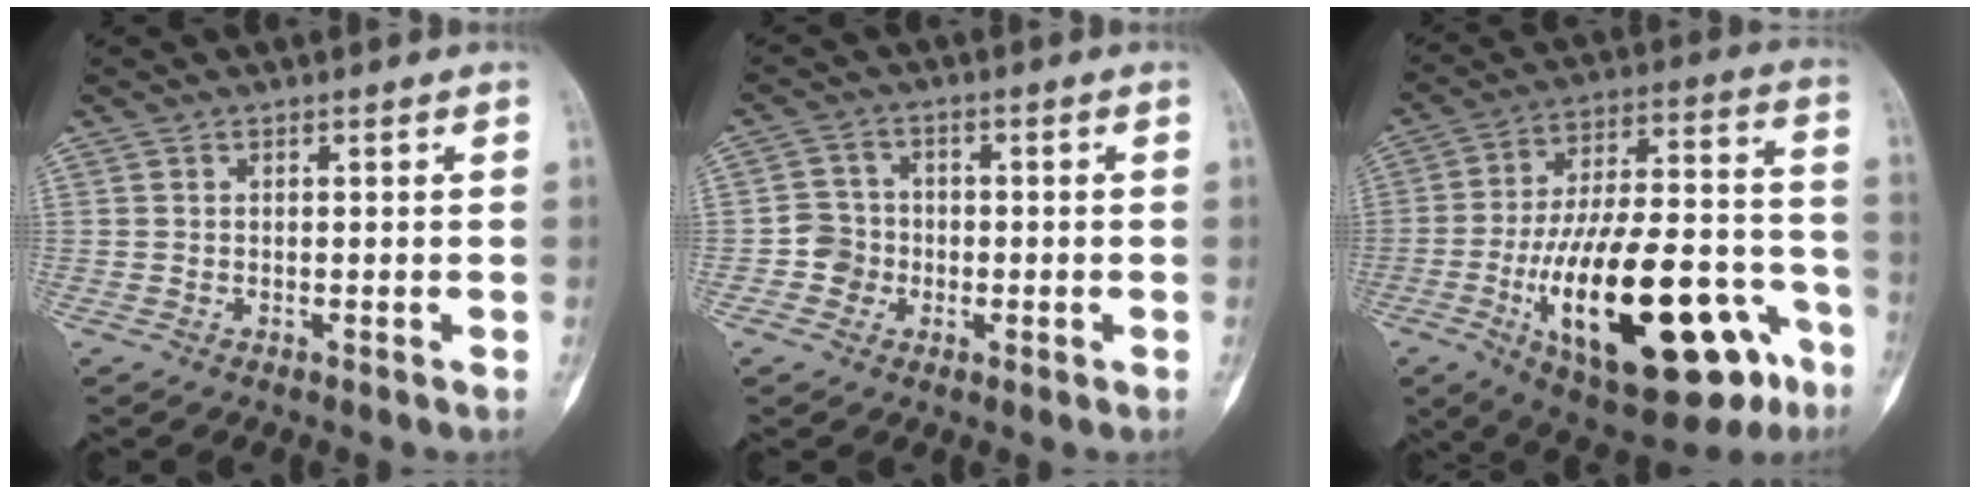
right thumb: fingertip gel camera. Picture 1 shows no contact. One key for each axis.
{"total": 4.5, "fx": -1.2, "fy": 4.3, "fz": 0.9, "tx": 0.013, "ty": 0.013, "tz": -0.029}
{"total": 31.0, "fx": -11.9, "fy": 12.3, "fz": 25.9, "tx": -0.402, "ty": 0.046, "tz": -0.169}